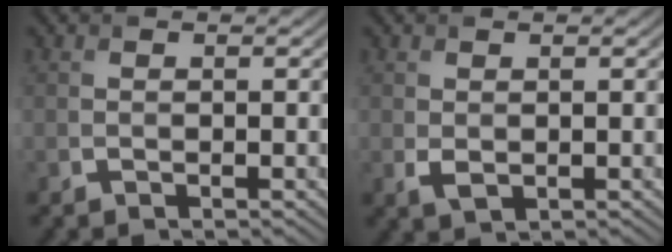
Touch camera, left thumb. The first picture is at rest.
{"total": 1.5, "force": [0.1, 1.0, 1.1], "torque": [-0.027, -0.005, 0.007]}